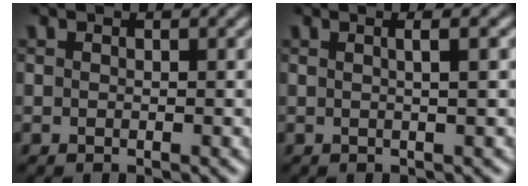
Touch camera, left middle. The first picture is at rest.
{"total": 2.5, "force": [0.5, 0.9, 2.3], "torque": [-0.024, 0.008, -0.010]}